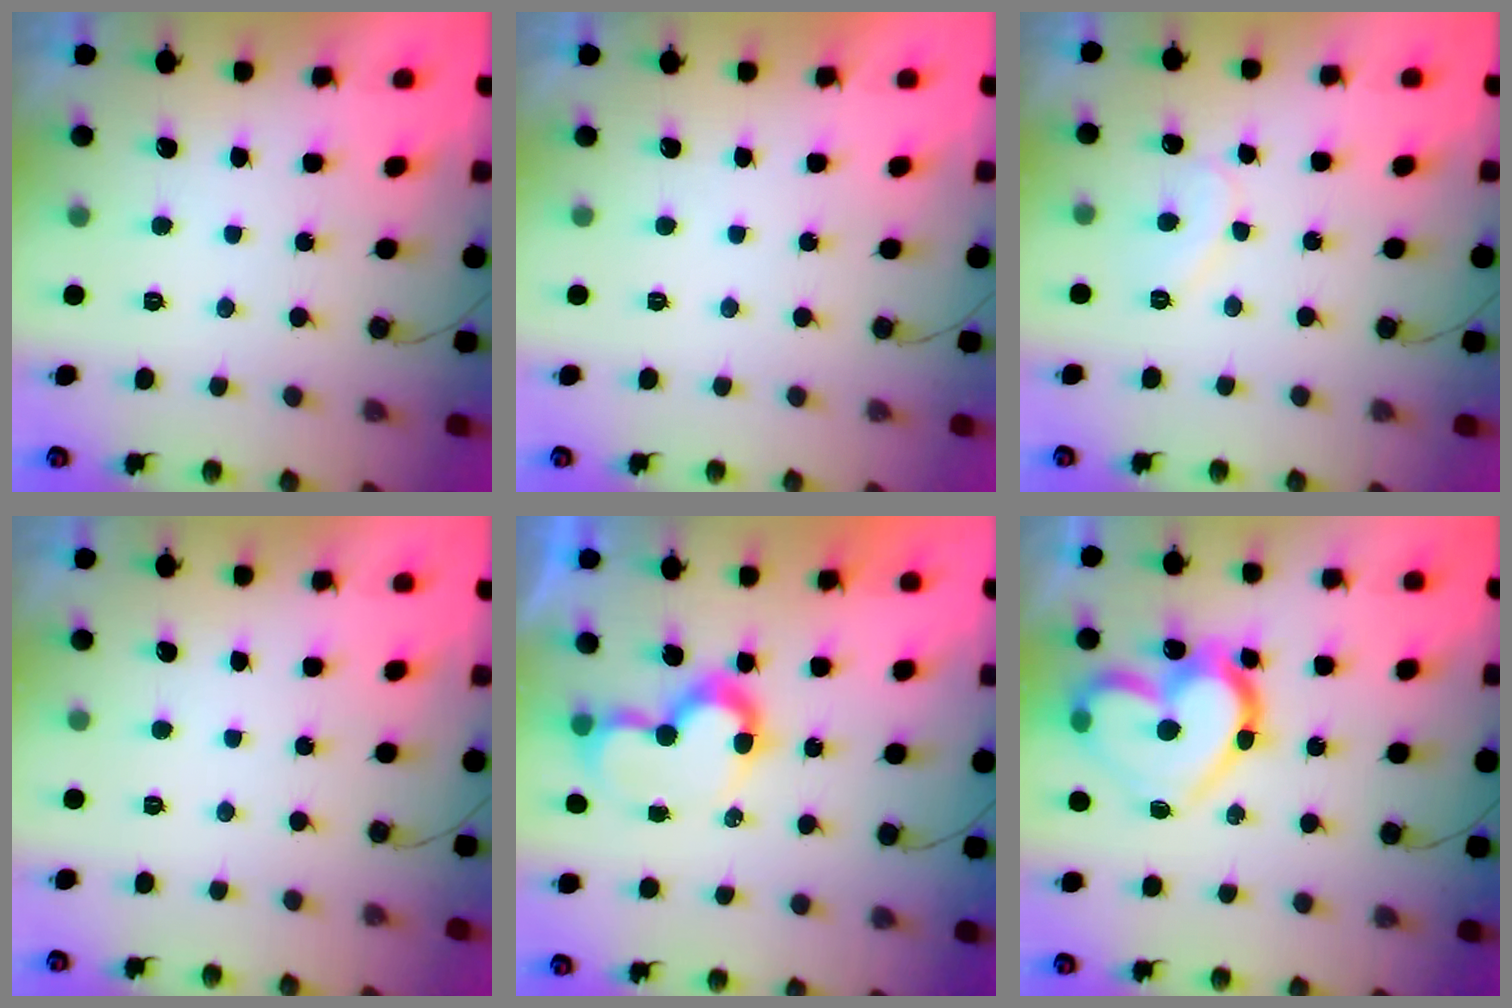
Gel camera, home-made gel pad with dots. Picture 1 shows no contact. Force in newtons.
{"total": 1.6, "press": 1.6, "slide": 0.0}
{"total": 7.1, "press": 7.1, "slide": 0.3}
{"total": 0.0}
{"total": 8.3, "press": 8.3, "slide": 0.1}
{"total": 19.0, "press": 19.0, "slide": 1.6}